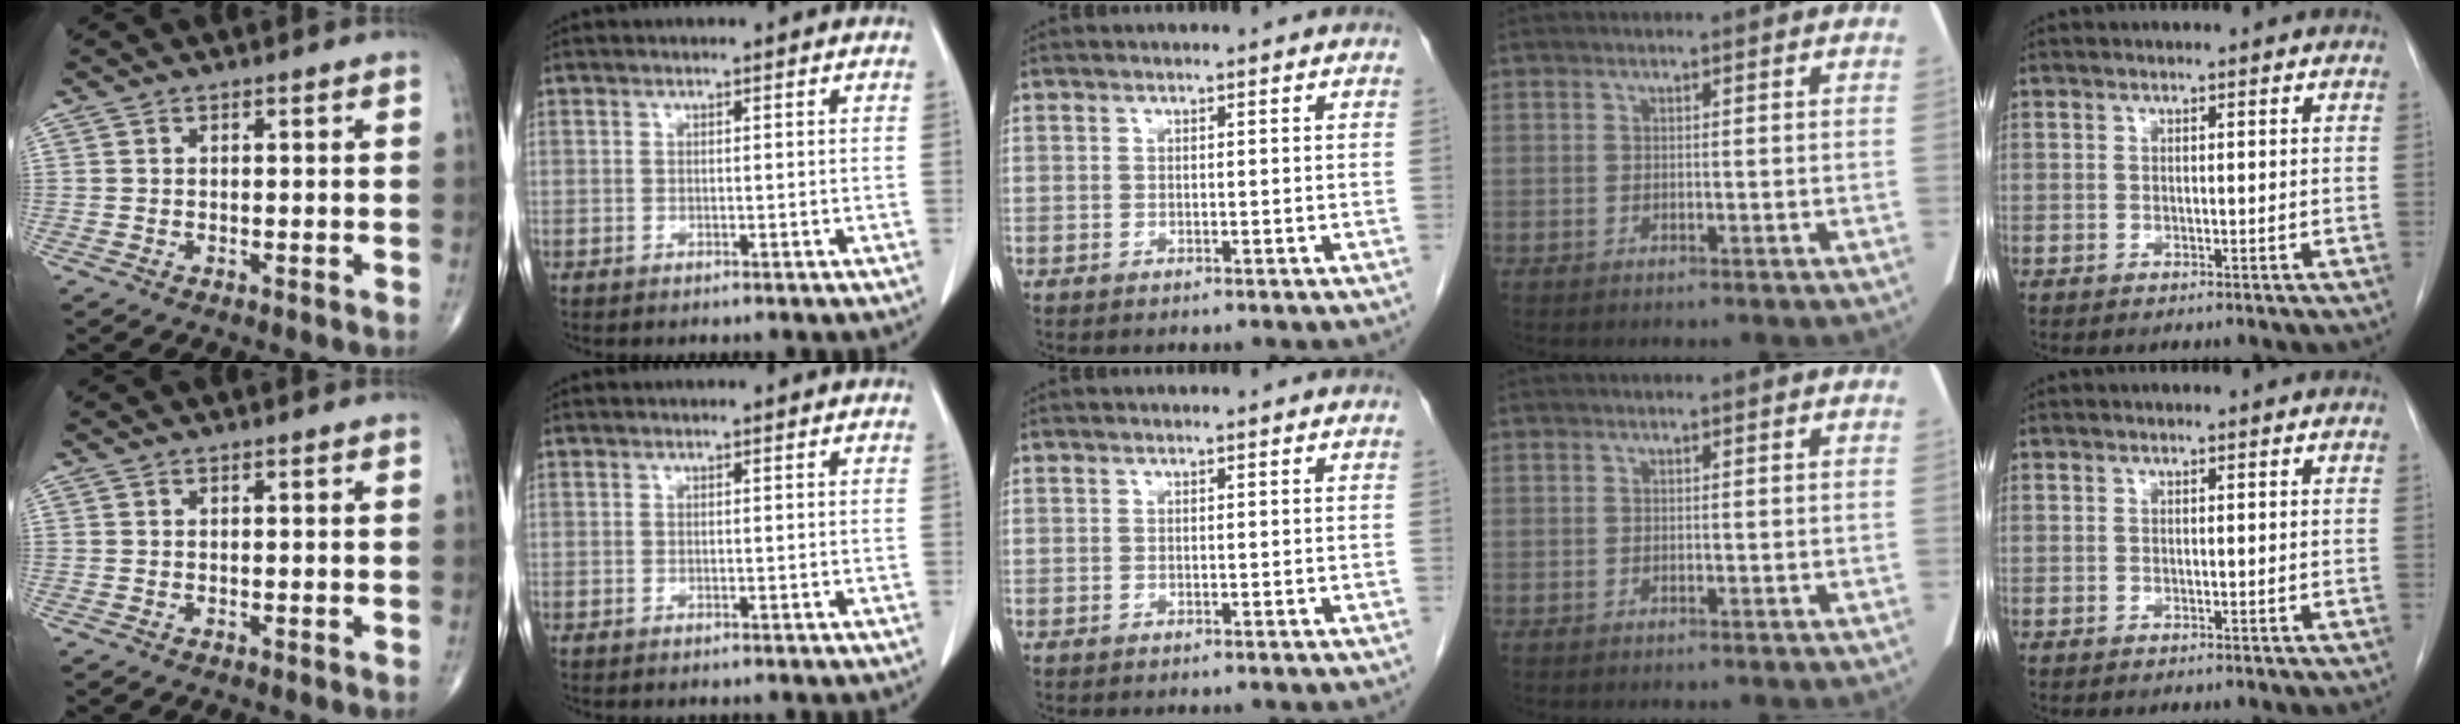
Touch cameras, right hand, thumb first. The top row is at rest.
{}